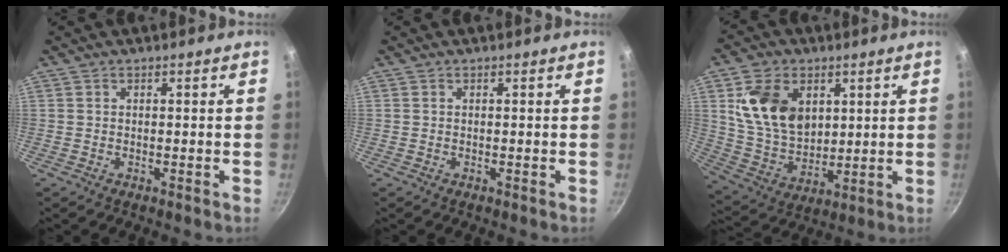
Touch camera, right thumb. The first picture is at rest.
{"total": 0.0}
{"total": 14.8, "force": [4.4, 10.5, 9.6], "torque": [-0.149, -0.021, 0.092]}